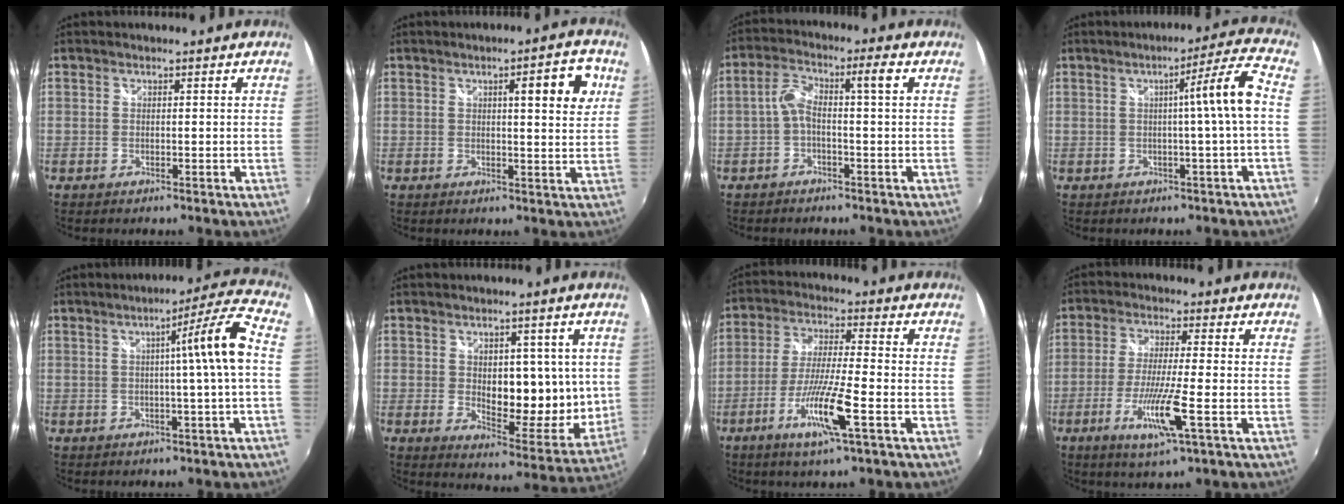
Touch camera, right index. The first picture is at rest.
{"total": 7.5, "force": [2.6, 1.3, 6.9], "torque": [-0.085, 0.013, 0.035]}
{"total": 4.8, "force": [-0.8, 0.4, 4.7], "torque": [-0.095, 0.012, -0.014]}
{"total": 7.9, "force": [0.0, -1.8, 7.7], "torque": [-0.104, 0.015, 0.007]}
{"total": 9.0, "force": [0.3, -1.9, 8.8], "torque": [-0.115, 0.017, 0.011]}
{"total": 12.8, "force": [1.7, 7.5, 10.2], "torque": [-0.119, -0.020, 0.037]}
{"total": 11.0, "force": [-4.8, 0.2, 9.9], "torque": [-0.199, -0.013, -0.094]}
{"total": 9.5, "force": [-3.6, 0.0, 8.8], "torque": [-0.179, -0.018, -0.067]}